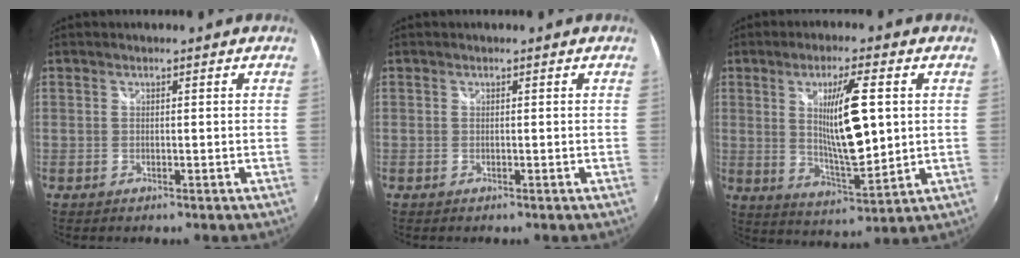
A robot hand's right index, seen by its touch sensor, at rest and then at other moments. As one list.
[{"total": 0.0}, {"total": 11.9, "force": [1.9, 2.5, 11.5], "torque": [-0.188, -0.012, 0.041]}]